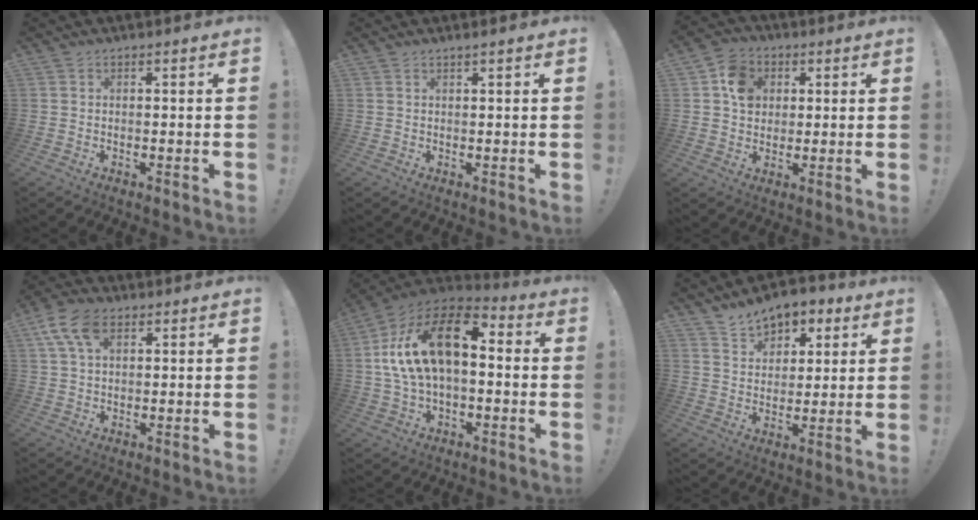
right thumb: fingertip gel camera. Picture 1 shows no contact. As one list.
[{"total": 0.9, "force": [0.7, -0.1, 0.5], "torque": [-0.009, 0.001, 0.012]}, {"total": 9.0, "force": [2.3, 7.7, 4.1], "torque": [-0.053, 0.004, 0.046]}, {"total": 9.8, "force": [4.1, 5.8, 6.8], "torque": [-0.129, 0.002, 0.080]}, {"total": 20.6, "force": [4.4, 11.0, 16.8], "torque": [-0.302, -0.007, 0.076]}, {"total": 8.7, "force": [6.1, 5.7, 2.6], "torque": [-0.050, -0.033, 0.117]}]